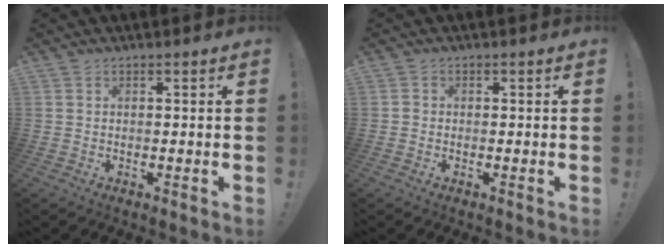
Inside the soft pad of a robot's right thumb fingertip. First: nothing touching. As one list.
[{"total": 0.9, "force": [-0.4, 0.7, 0.3], "torque": [-0.003, 0.002, -0.007]}]